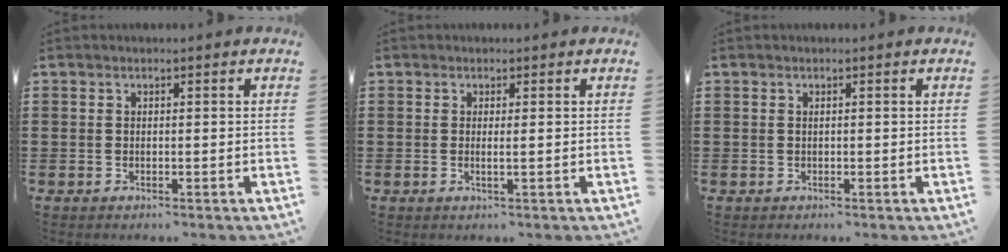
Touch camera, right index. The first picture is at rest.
{"total": 1.0, "force": [0.0, -0.1, 1.0], "torque": [-0.018, -0.004, 0.000]}
{"total": 0.0}